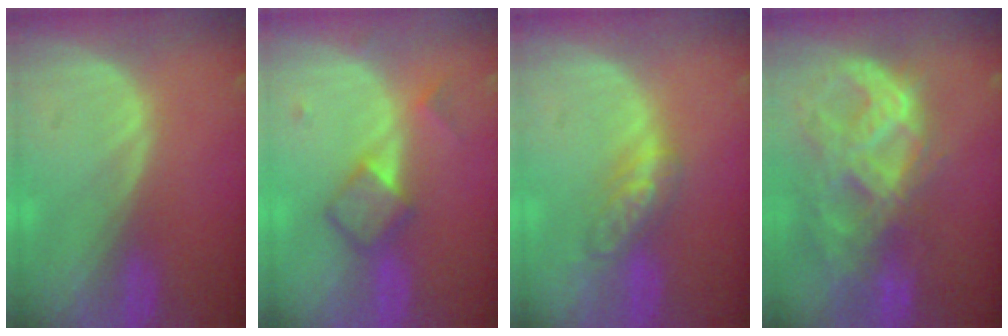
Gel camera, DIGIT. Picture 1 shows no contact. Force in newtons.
{"total": 4.9, "press": 4.7, "slide": 1.3}
{"total": 4.7, "press": 4.7, "slide": 0.2}
{"total": 11.4, "press": 9.7, "slide": 6.1}